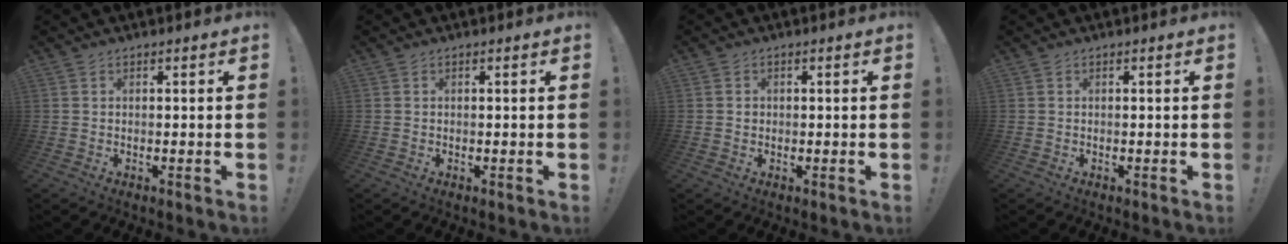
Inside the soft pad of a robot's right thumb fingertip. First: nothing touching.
{"total": 0.0}
{"total": 1.0, "force": [-0.1, 1.0, 0.1], "torque": [0.004, 0.001, -0.003]}
{"total": 0.0}